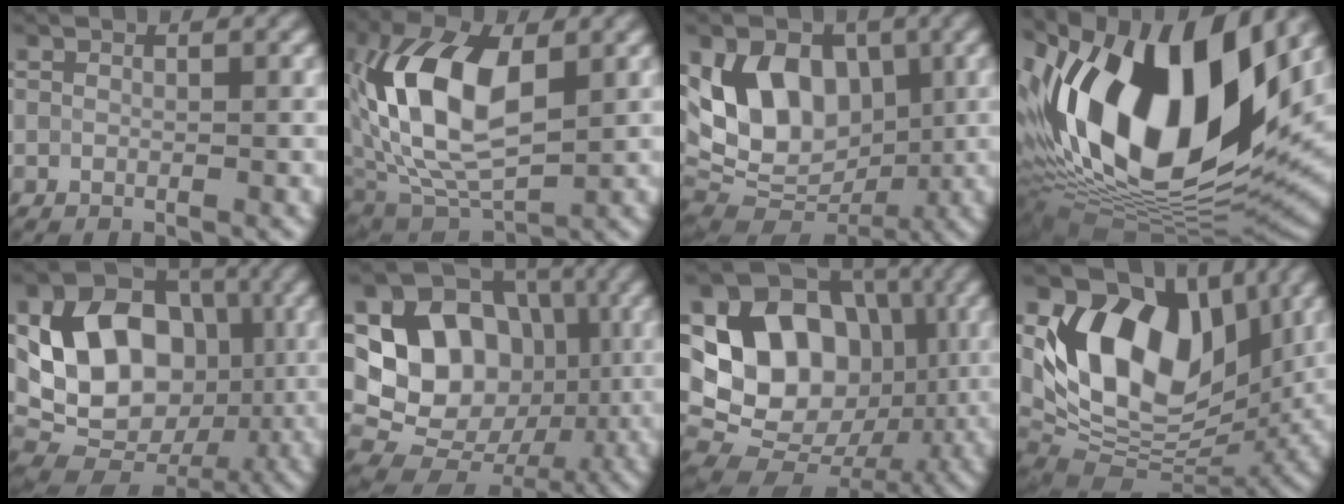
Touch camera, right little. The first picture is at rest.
{"total": 11.3, "force": [1.8, 6.1, 9.3], "torque": [-0.189, 0.015, 0.027]}
{"total": 9.8, "force": [2.0, 7.0, 6.6], "torque": [-0.102, 0.001, 0.032]}
{"total": 18.7, "force": [4.8, 9.8, 15.2], "torque": [-0.292, 0.010, 0.072]}
{"total": 12.9, "force": [0.8, 10.0, 8.2], "torque": [-0.135, 0.004, 0.011]}
{"total": 13.7, "force": [1.0, 11.6, 7.3], "torque": [-0.134, 0.011, -0.001]}
{"total": 15.0, "force": [1.5, 12.1, 8.7], "torque": [-0.154, 0.016, 0.016]}
{"total": 11.4, "force": [3.1, 7.5, 8.0], "torque": [-0.131, -0.005, 0.056]}